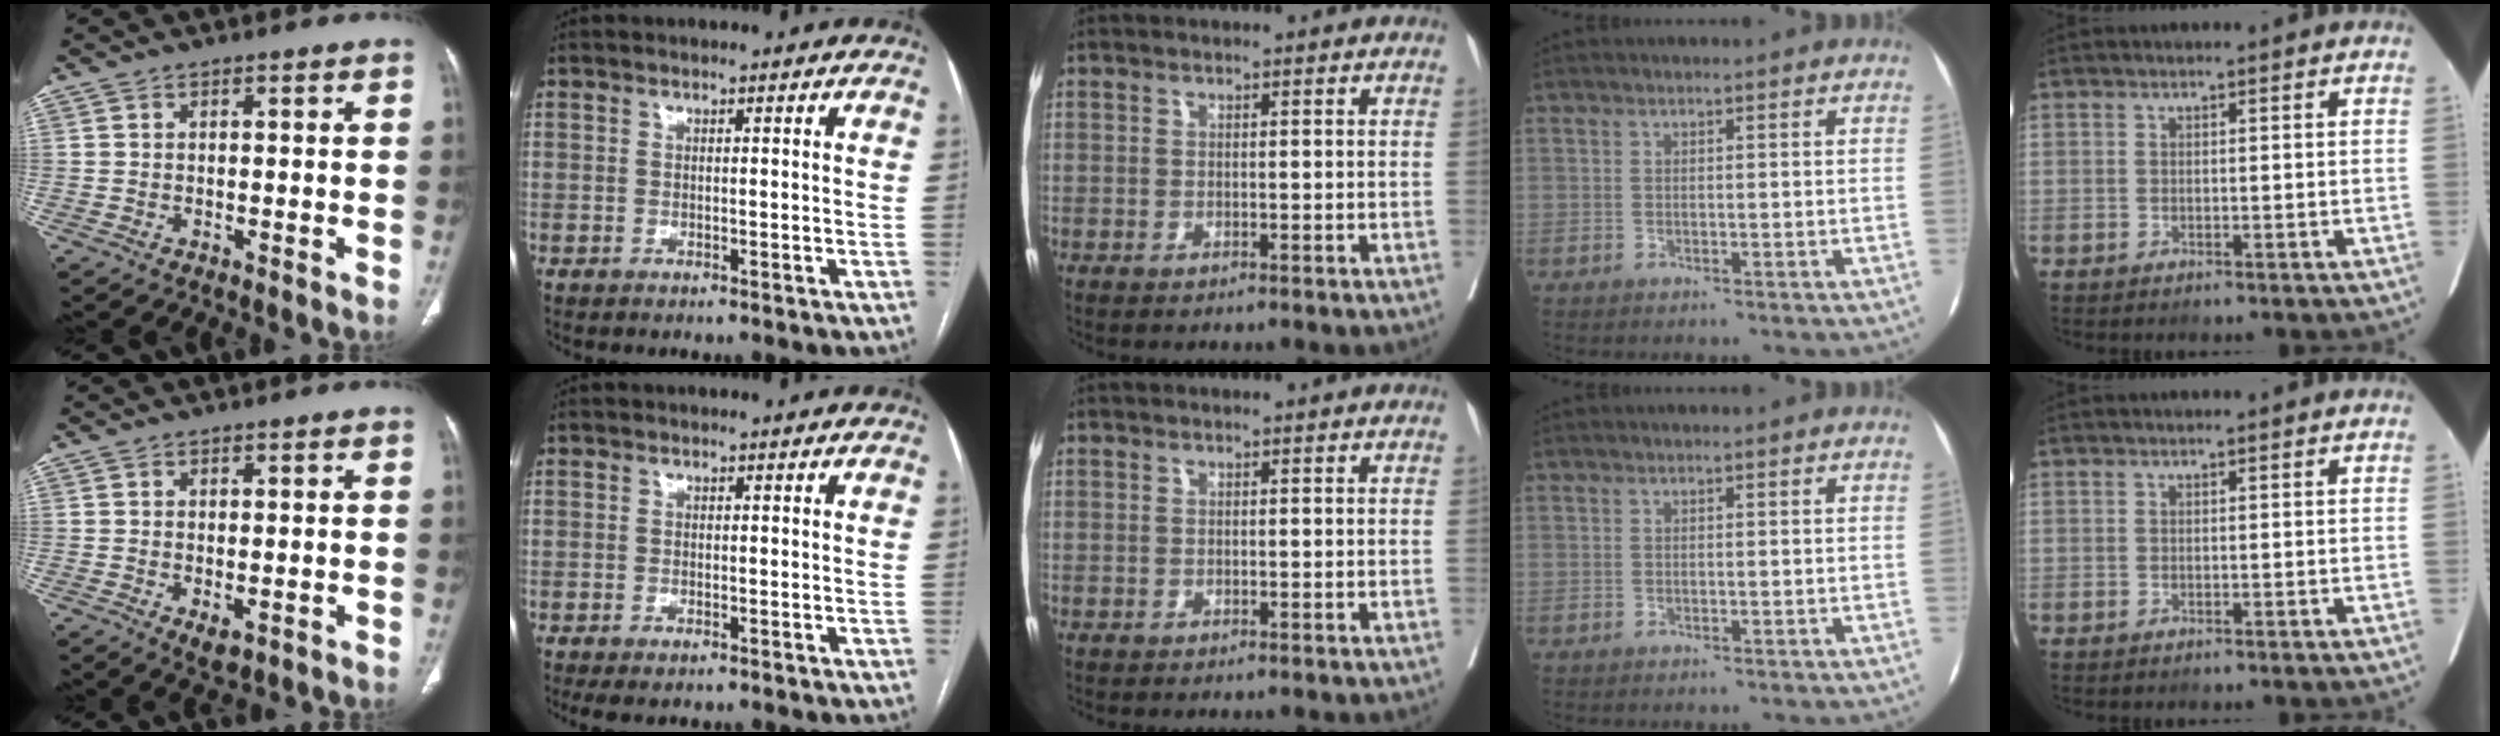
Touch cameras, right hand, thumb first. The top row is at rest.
{"thumb": {"total": 2.8, "force": [-0.8, 1.6, 2.2], "torque": [-0.030, -0.004, -0.005]}, "index": {"total": 2.3, "force": [-1.5, 0.9, 1.5], "torque": [-0.026, -0.003, -0.015]}}